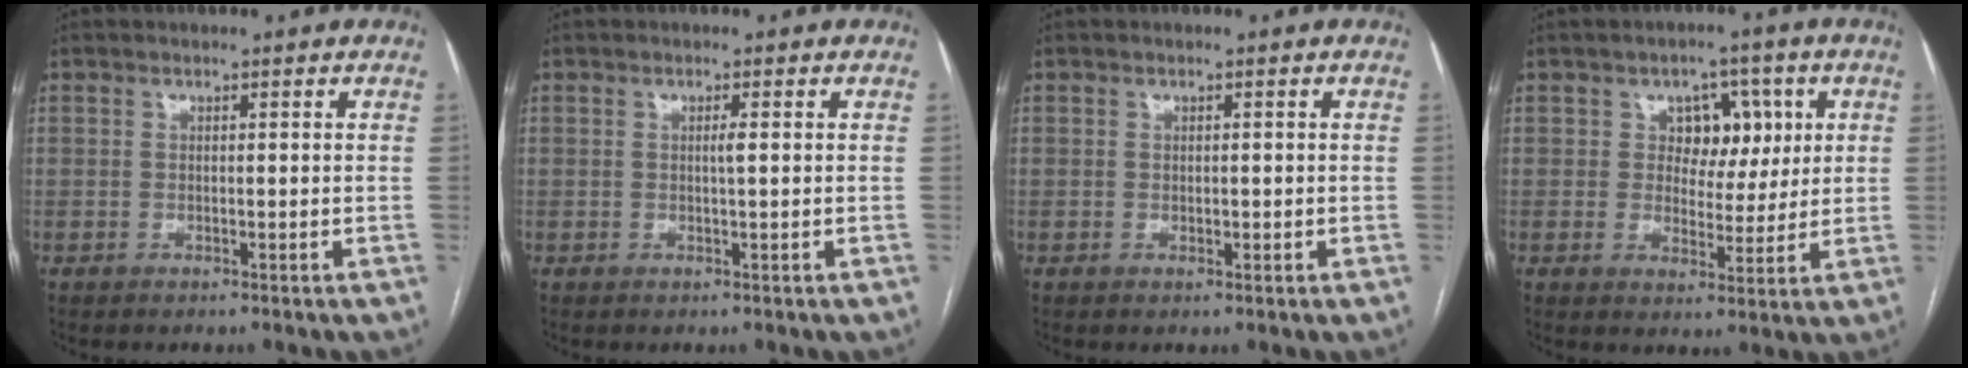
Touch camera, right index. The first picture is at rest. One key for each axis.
{"total": 1.1, "fx": 0.2, "fy": 0.0, "fz": 1.1, "tx": -0.021, "ty": 0.001, "tz": 0.002}
{"total": 0.9, "fx": 0.0, "fy": 0.7, "fz": 0.6, "tx": -0.007, "ty": 0.000, "tz": 0.003}
{"total": 6.8, "fx": 2.0, "fy": 5.1, "fz": 4.0, "tx": -0.040, "ty": 0.016, "tz": 0.033}